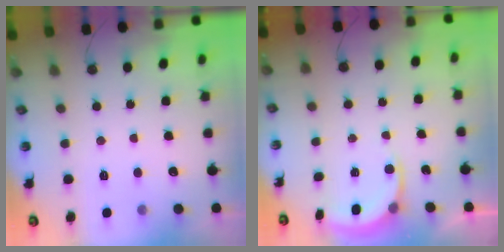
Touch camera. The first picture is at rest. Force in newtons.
{"total": 4.8, "press": 4.7, "slide": 0.2}